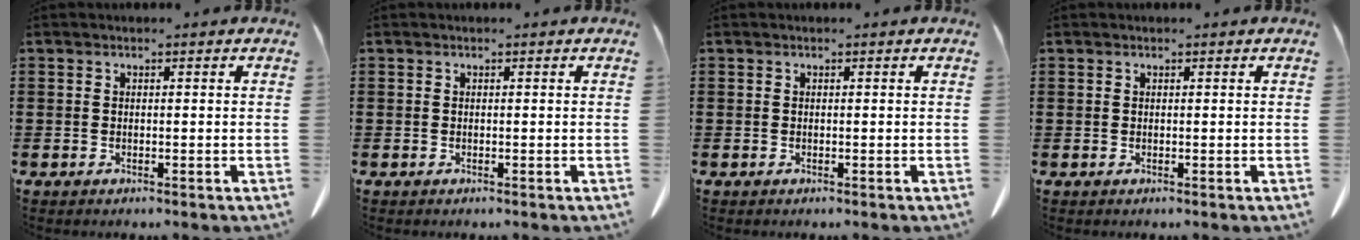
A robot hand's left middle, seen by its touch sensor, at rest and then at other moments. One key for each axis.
{"total": 0.0}
{"total": 0.0}
{"total": 0.0}